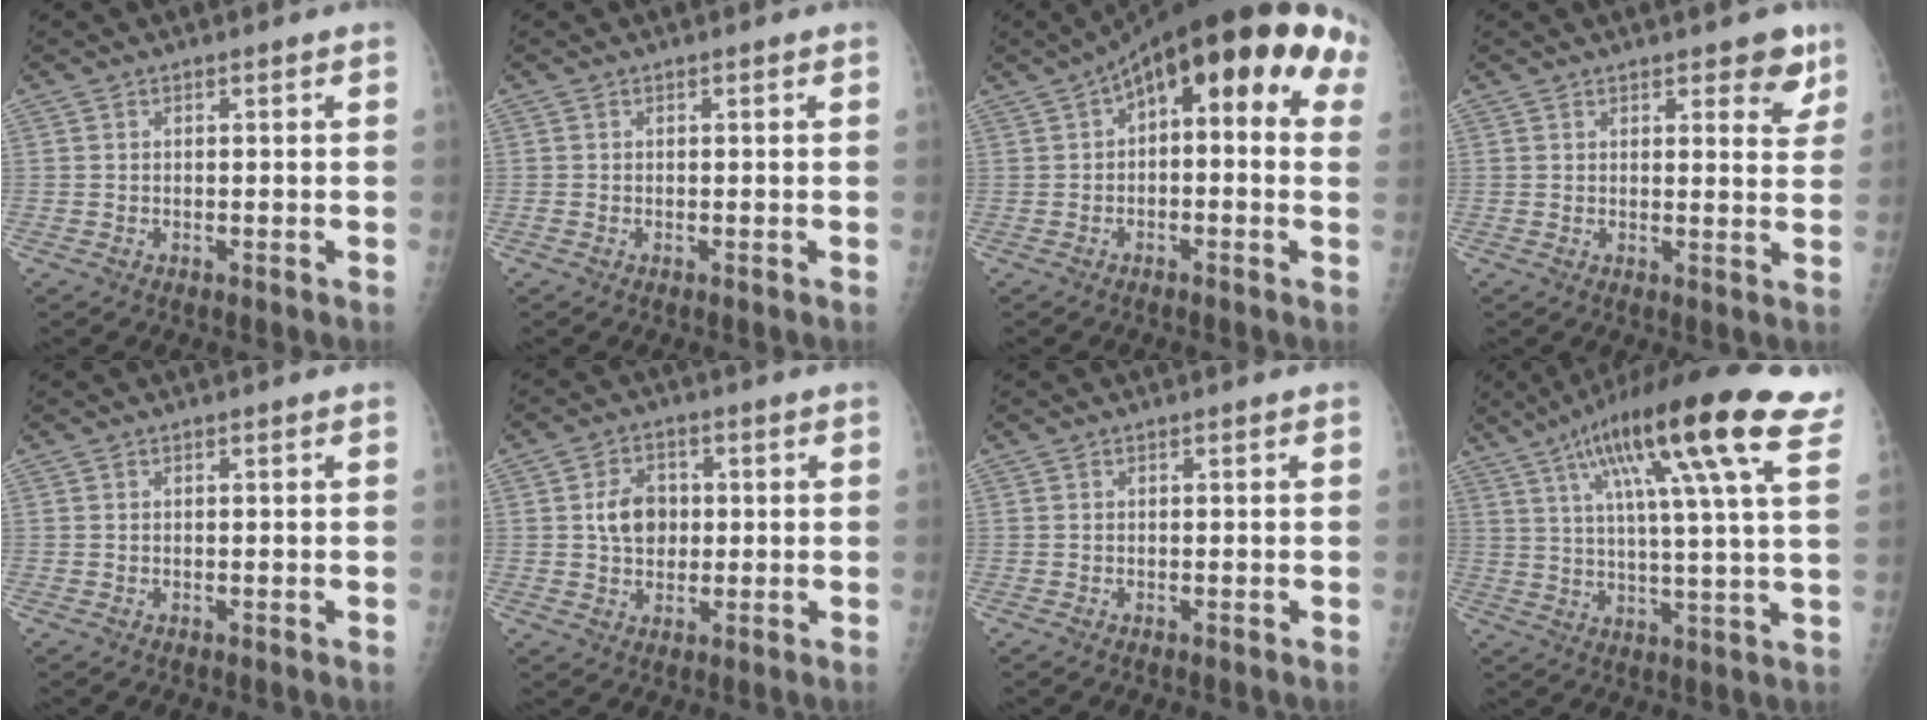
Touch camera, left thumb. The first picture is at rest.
{"total": 0.5, "force": [0.0, 0.2, 0.5], "torque": [-0.007, 0.001, 0.002]}
{"total": 18.1, "force": [5.2, 7.4, 15.7], "torque": [-0.195, 0.044, 0.059]}
{"total": 5.9, "force": [3.7, 2.4, 3.9], "torque": [-0.018, -0.018, 0.041]}
{"total": 0.0}
{"total": 6.6, "force": [0.5, 5.2, 4.1], "torque": [-0.048, 0.002, 0.008]}
{"total": 0.0}
{"total": 24.2, "force": [12.6, 3.3, 20.4], "torque": [-0.314, -0.008, 0.178]}